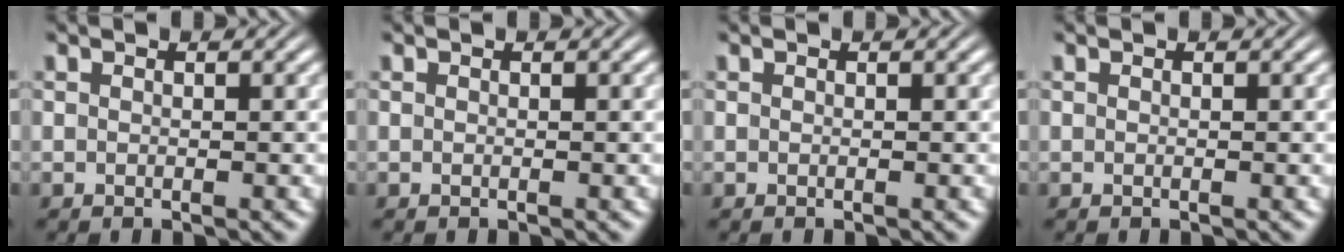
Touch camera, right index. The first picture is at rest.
{"total": 0.0}
{"total": 0.0}
{"total": 0.9, "force": [-0.2, -0.8, -0.3], "torque": [0.011, -0.010, 0.006]}